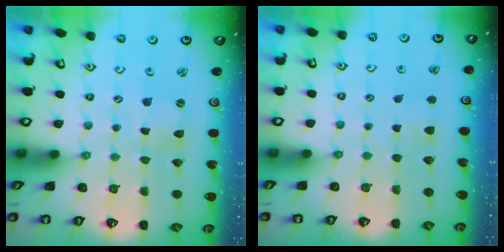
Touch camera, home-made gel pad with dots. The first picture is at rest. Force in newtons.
{"total": 3.8, "press": 3.8, "slide": 0.6}